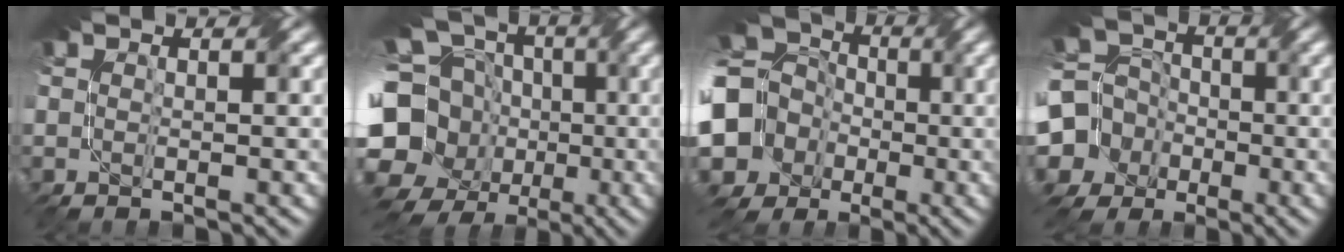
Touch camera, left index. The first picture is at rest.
{"total": 16.2, "force": [-3.0, 14.3, 7.0], "torque": [-0.186, 0.007, -0.068]}
{"total": 16.9, "force": [-2.0, 15.6, 6.1], "torque": [-0.178, 0.002, -0.076]}
{"total": 10.9, "force": [-3.1, 10.2, 2.7], "torque": [-0.097, -0.012, -0.079]}